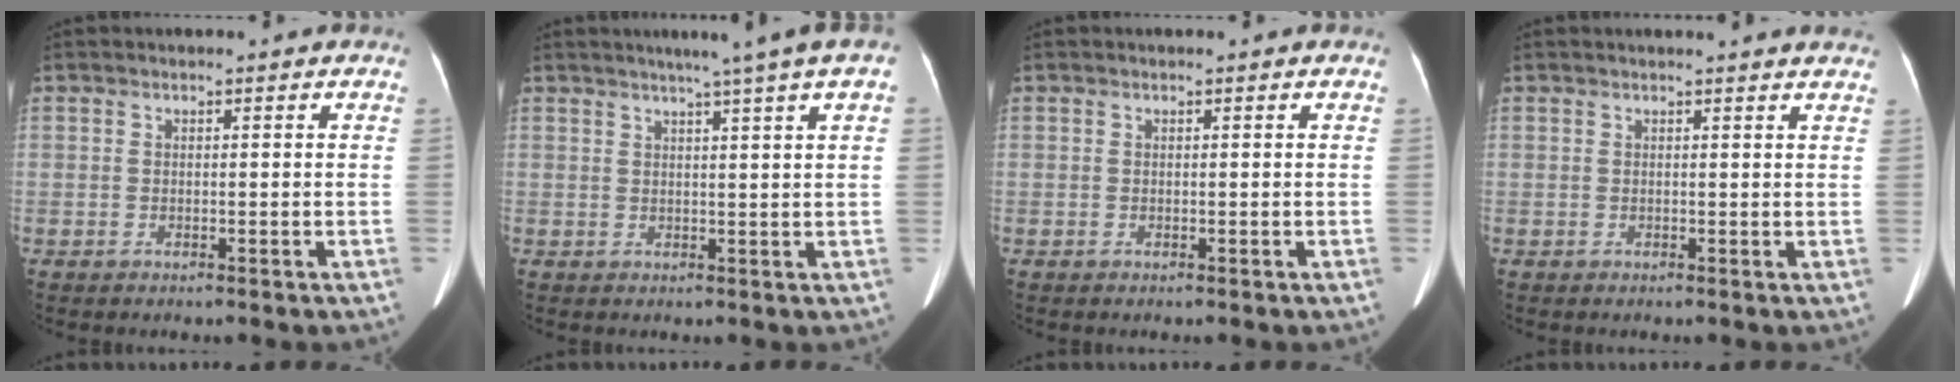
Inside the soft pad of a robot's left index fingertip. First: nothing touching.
{"total": 8.0, "force": [5.1, -0.2, 6.2], "torque": [-0.081, 0.025, 0.054]}
{"total": 0.0}
{"total": 6.6, "force": [6.3, 0.0, 2.0], "torque": [-0.023, 0.011, 0.052]}